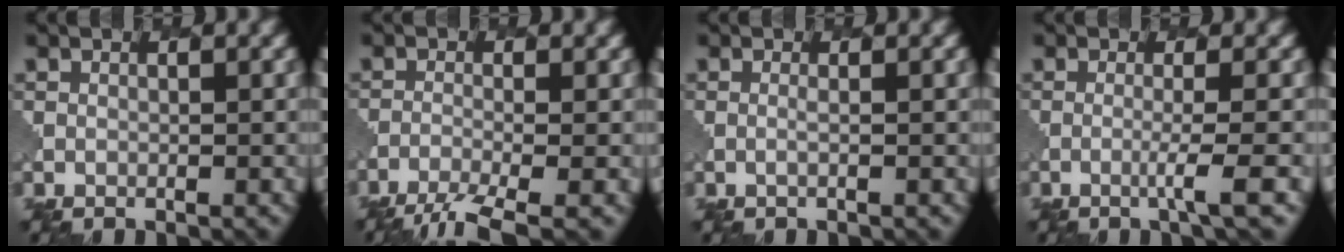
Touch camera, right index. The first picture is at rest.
{"total": 4.2, "force": [-3.1, 0.8, 2.7], "torque": [-0.046, -0.011, -0.065]}
{"total": 0.9, "force": [0.2, 0.3, 0.8], "torque": [-0.011, -0.006, -0.005]}
{"total": 2.3, "force": [-0.6, 0.2, 2.2], "torque": [-0.030, 0.000, -0.023]}